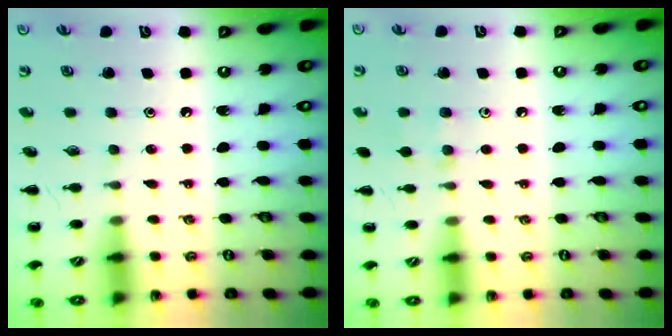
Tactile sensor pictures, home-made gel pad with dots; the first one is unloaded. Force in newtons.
{"total": 5.7, "press": 5.4, "slide": 1.9}